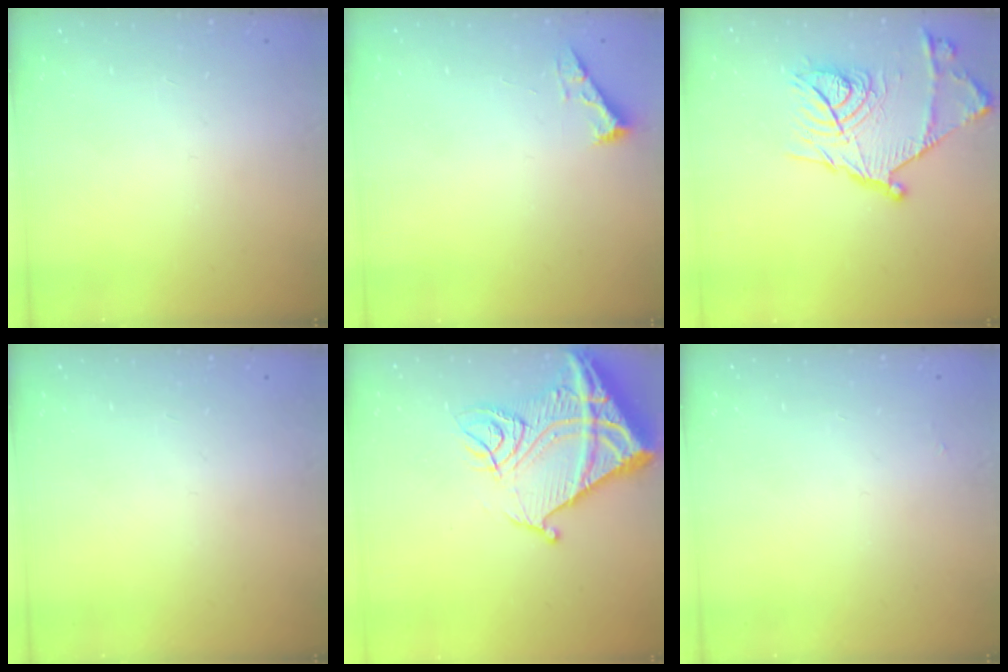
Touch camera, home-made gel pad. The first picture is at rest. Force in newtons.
{"total": 2.5, "press": 2.5, "slide": 0.3}
{"total": 19.6, "press": 19.6, "slide": 0.6}
{"total": 0.0}
{"total": 18.9, "press": 18.7, "slide": 2.3}
{"total": 1.9, "press": 1.9, "slide": 0.3}